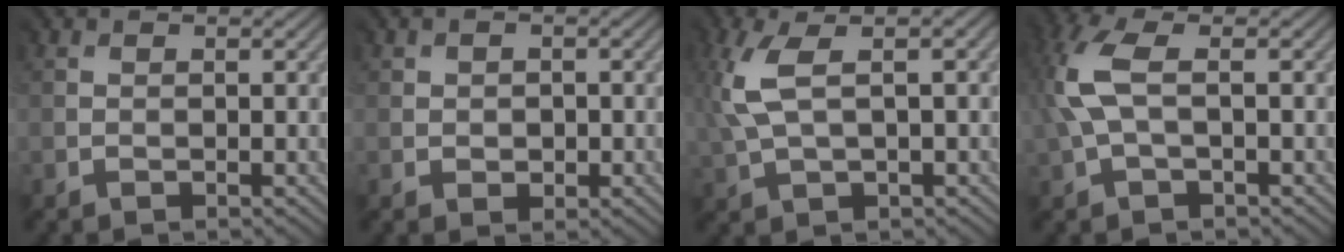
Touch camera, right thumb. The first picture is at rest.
{"total": 1.2, "force": [0.1, 1.1, 0.2], "torque": [-0.001, -0.005, 0.004]}
{"total": 5.5, "force": [1.4, 2.1, 4.9], "torque": [-0.135, 0.010, 0.025]}
{"total": 5.6, "force": [1.0, 2.5, 5.0], "torque": [-0.148, 0.013, 0.017]}